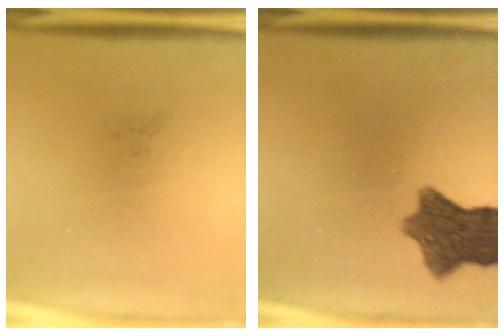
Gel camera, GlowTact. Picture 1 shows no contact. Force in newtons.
{"total": 9.0}